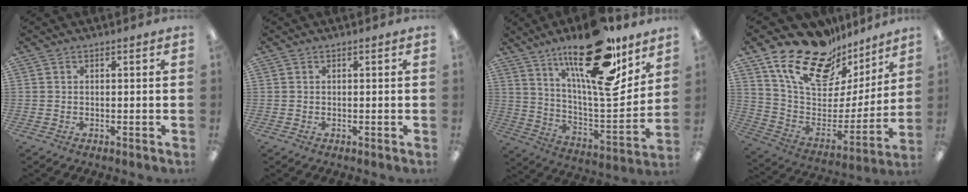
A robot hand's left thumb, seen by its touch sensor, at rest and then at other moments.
{"total": 0.0}
{"total": 24.8, "force": [16.6, 7.6, 16.8], "torque": [-0.251, -0.106, 0.269]}
{"total": 21.1, "force": [15.3, 10.5, 10.2], "torque": [-0.177, -0.101, 0.270]}